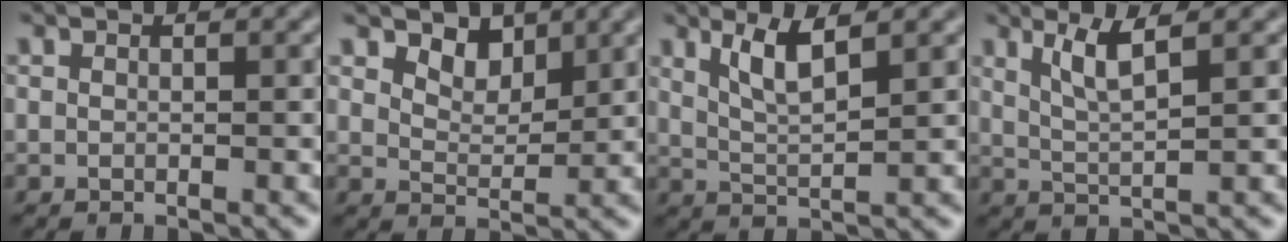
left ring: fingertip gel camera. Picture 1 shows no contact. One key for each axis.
{"total": 2.9, "fx": 2.2, "fy": 1.4, "fz": 1.2, "tx": -0.028, "ty": -0.013, "tz": 0.036}
{"total": 3.4, "fx": 2.0, "fy": 0.7, "fz": 2.7, "tx": -0.052, "ty": -0.005, "tz": 0.041}
{"total": 3.2, "fx": 1.7, "fy": 0.6, "fz": 2.6, "tx": -0.049, "ty": -0.003, "tz": 0.036}